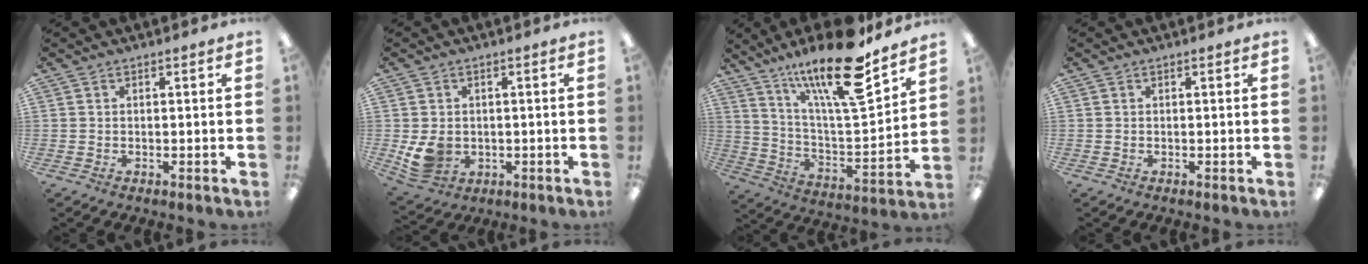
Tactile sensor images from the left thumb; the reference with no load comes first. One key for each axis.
{"total": 6.5, "fx": -0.2, "fy": 5.4, "fz": 3.6, "tx": -0.069, "ty": 0.004, "tz": 0.001}
{"total": 22.2, "fx": 15.3, "fy": 5.6, "fz": 15.0, "tx": -0.251, "ty": -0.097, "tz": 0.249}
{"total": 0.0}